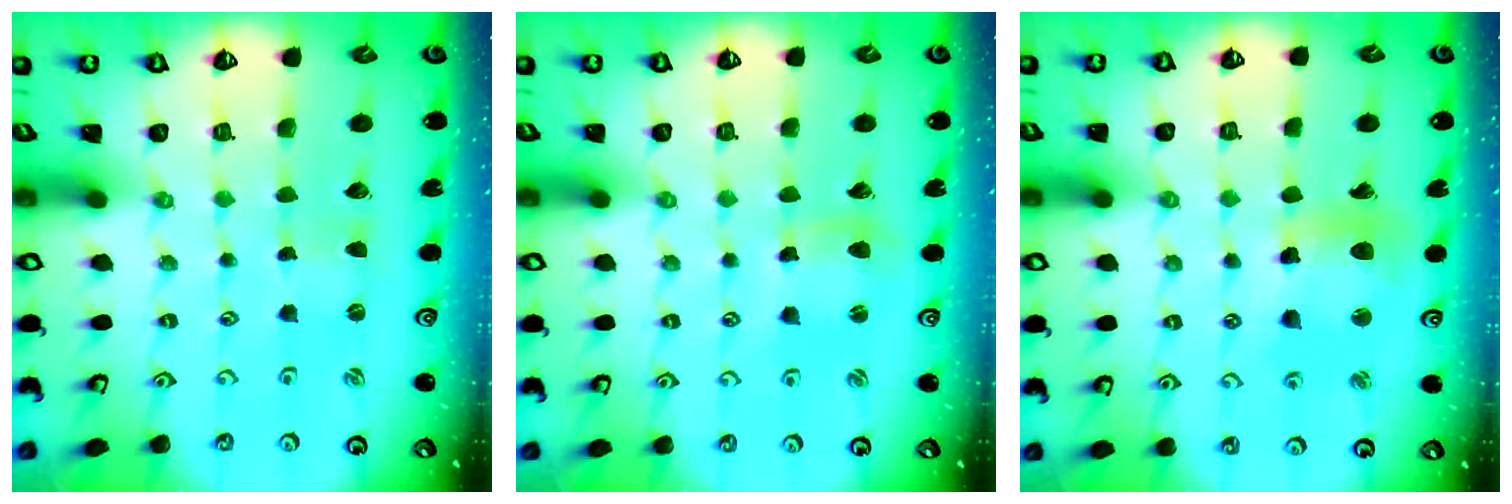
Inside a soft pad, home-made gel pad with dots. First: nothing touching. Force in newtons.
{"total": 3.7, "press": 3.7, "slide": 0.4}
{"total": 12.0, "press": 11.7, "slide": 2.6}